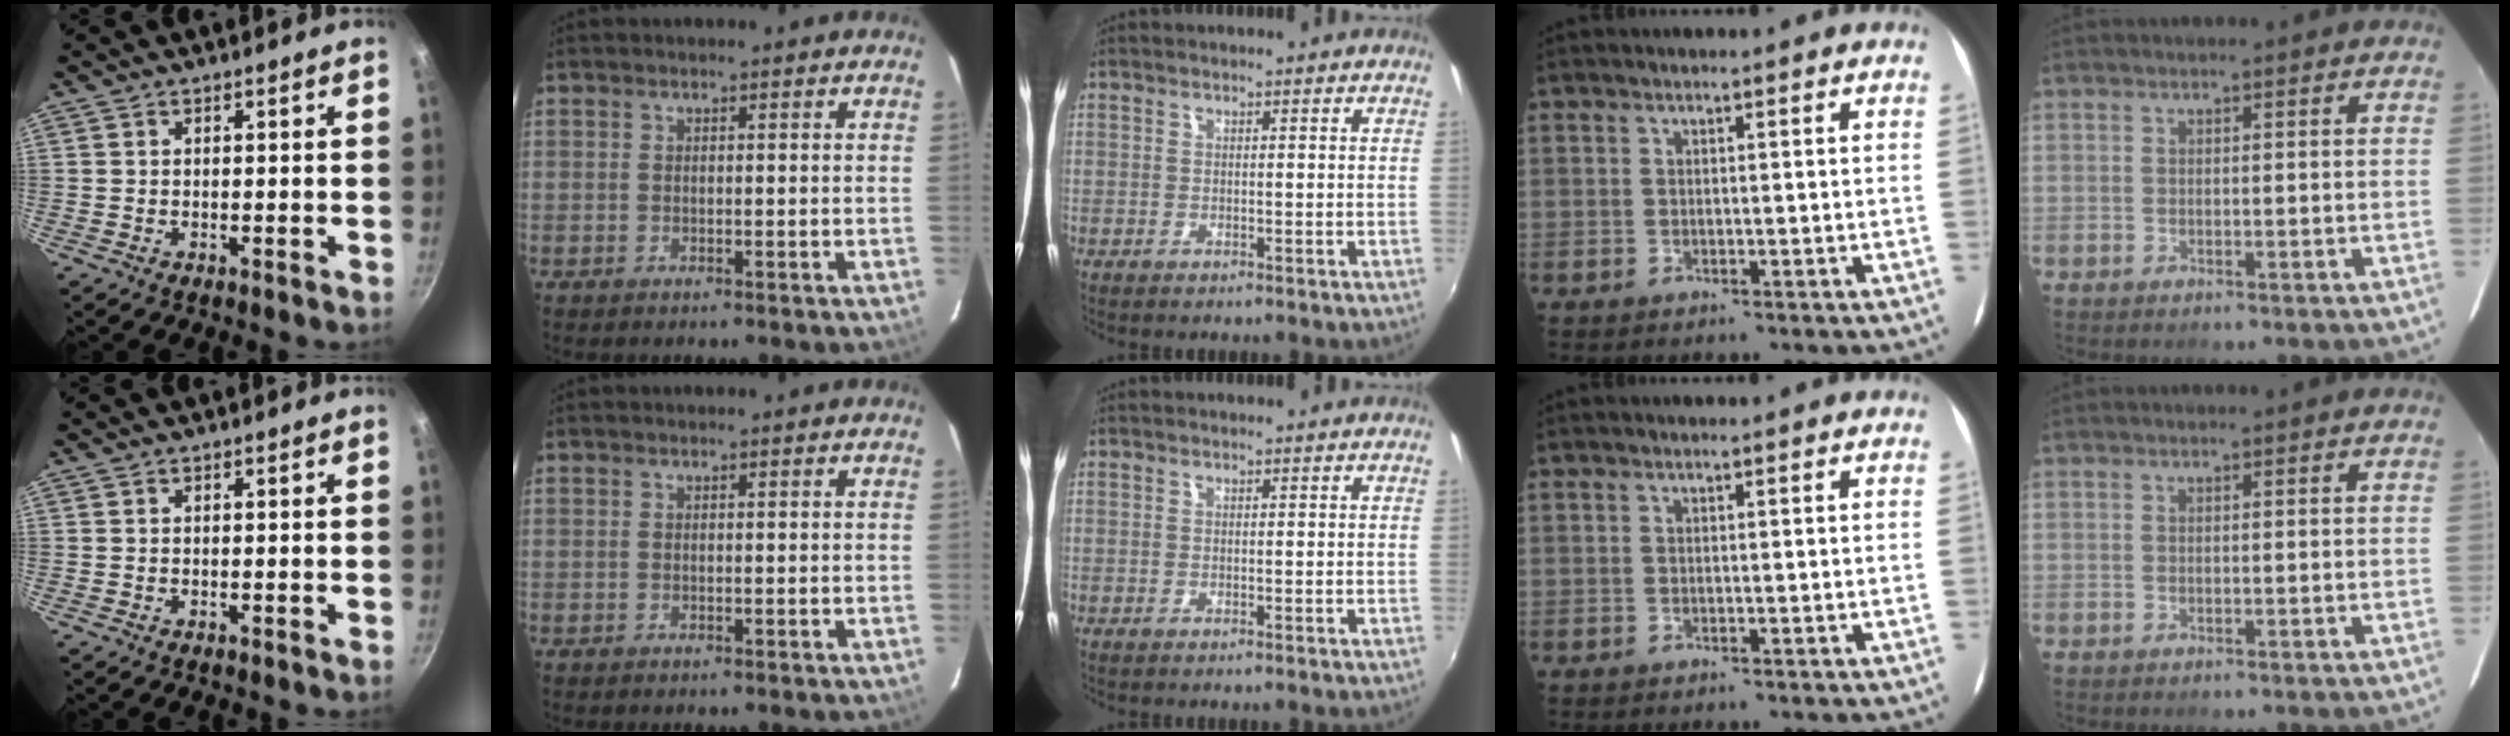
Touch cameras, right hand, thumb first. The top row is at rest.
{}